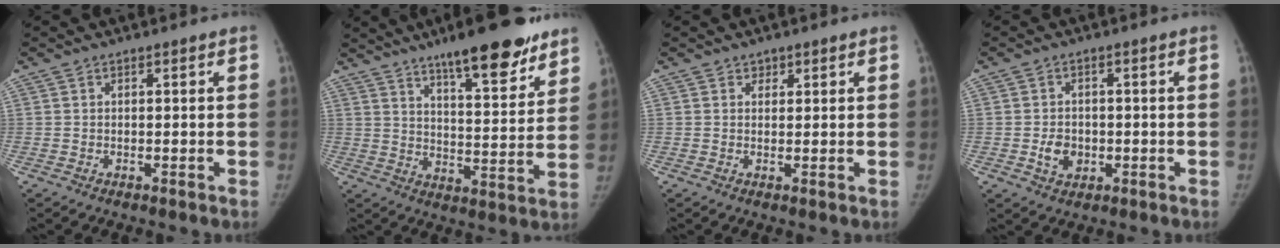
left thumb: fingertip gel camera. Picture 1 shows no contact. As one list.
[{"total": 16.8, "force": [11.9, 4.3, 11.1], "torque": [-0.126, -0.066, 0.180]}, {"total": 1.4, "force": [0.9, 1.1, 0.2], "torque": [0.013, -0.004, 0.009]}, {"total": 4.5, "force": [-0.9, 3.7, 2.5], "torque": [-0.027, 0.004, -0.012]}]